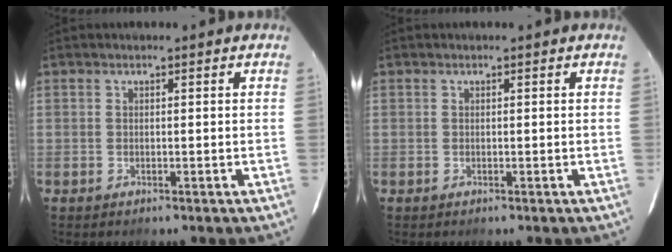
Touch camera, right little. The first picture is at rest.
{"total": 0.0}